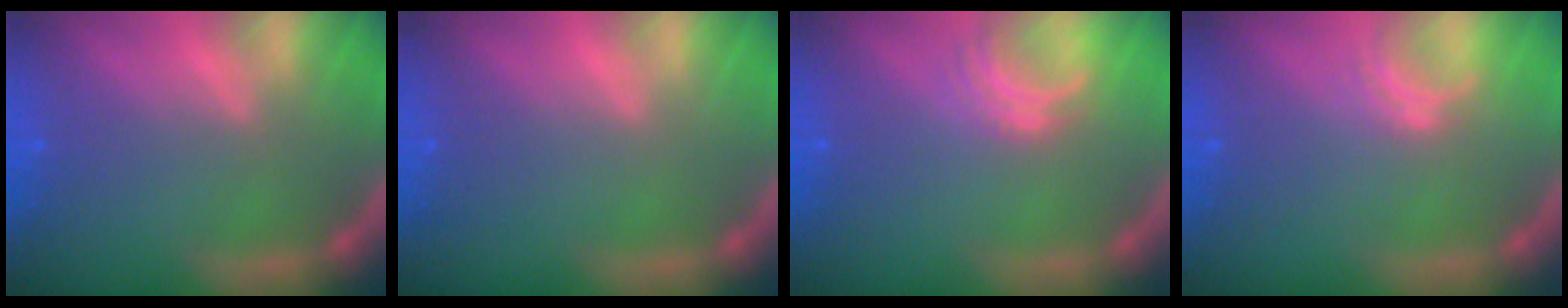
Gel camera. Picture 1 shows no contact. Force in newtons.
{"total": 0.0}
{"total": 2.5}
{"total": 1.5}